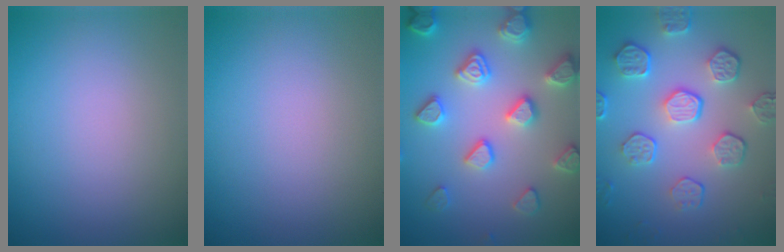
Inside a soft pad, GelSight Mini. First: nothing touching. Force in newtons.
{"total": 0.0}
{"total": 4.7, "press": 4.7, "slide": 0.9}
{"total": 5.8, "press": 4.2, "slide": 4.0}